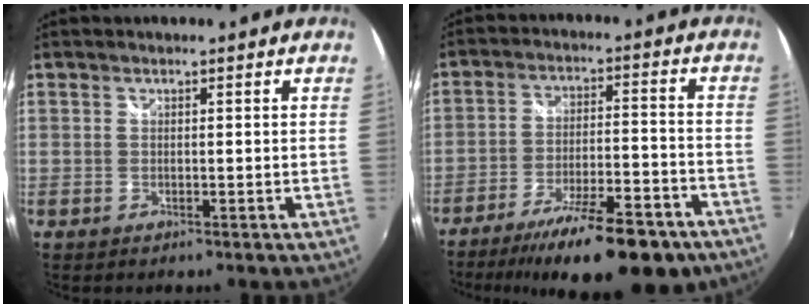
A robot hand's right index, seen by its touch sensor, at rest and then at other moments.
{"total": 19.7, "force": [-14.7, 5.1, 12.1], "torque": [-0.204, -0.025, -0.214]}